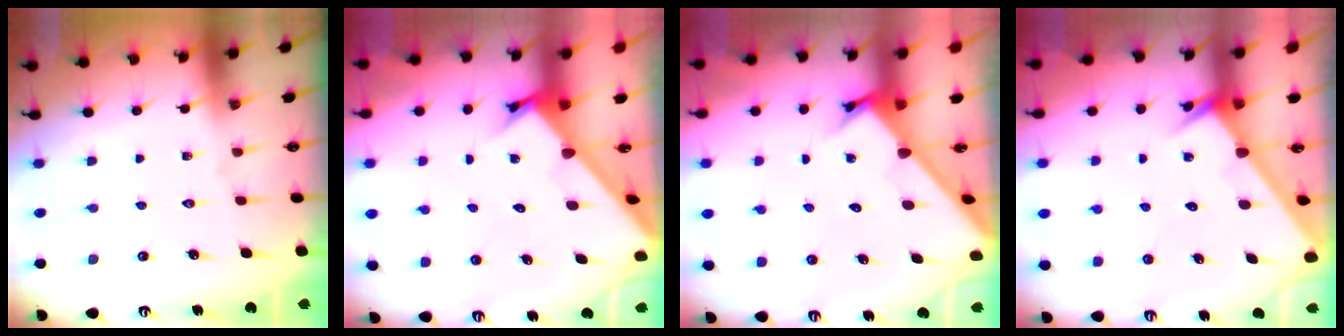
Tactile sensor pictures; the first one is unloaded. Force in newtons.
{"total": 2.7, "press": 2.7, "slide": 0.2}
{"total": 2.8, "press": 2.8, "slide": 0.2}
{"total": 2.6, "press": 2.6, "slide": 0.0}